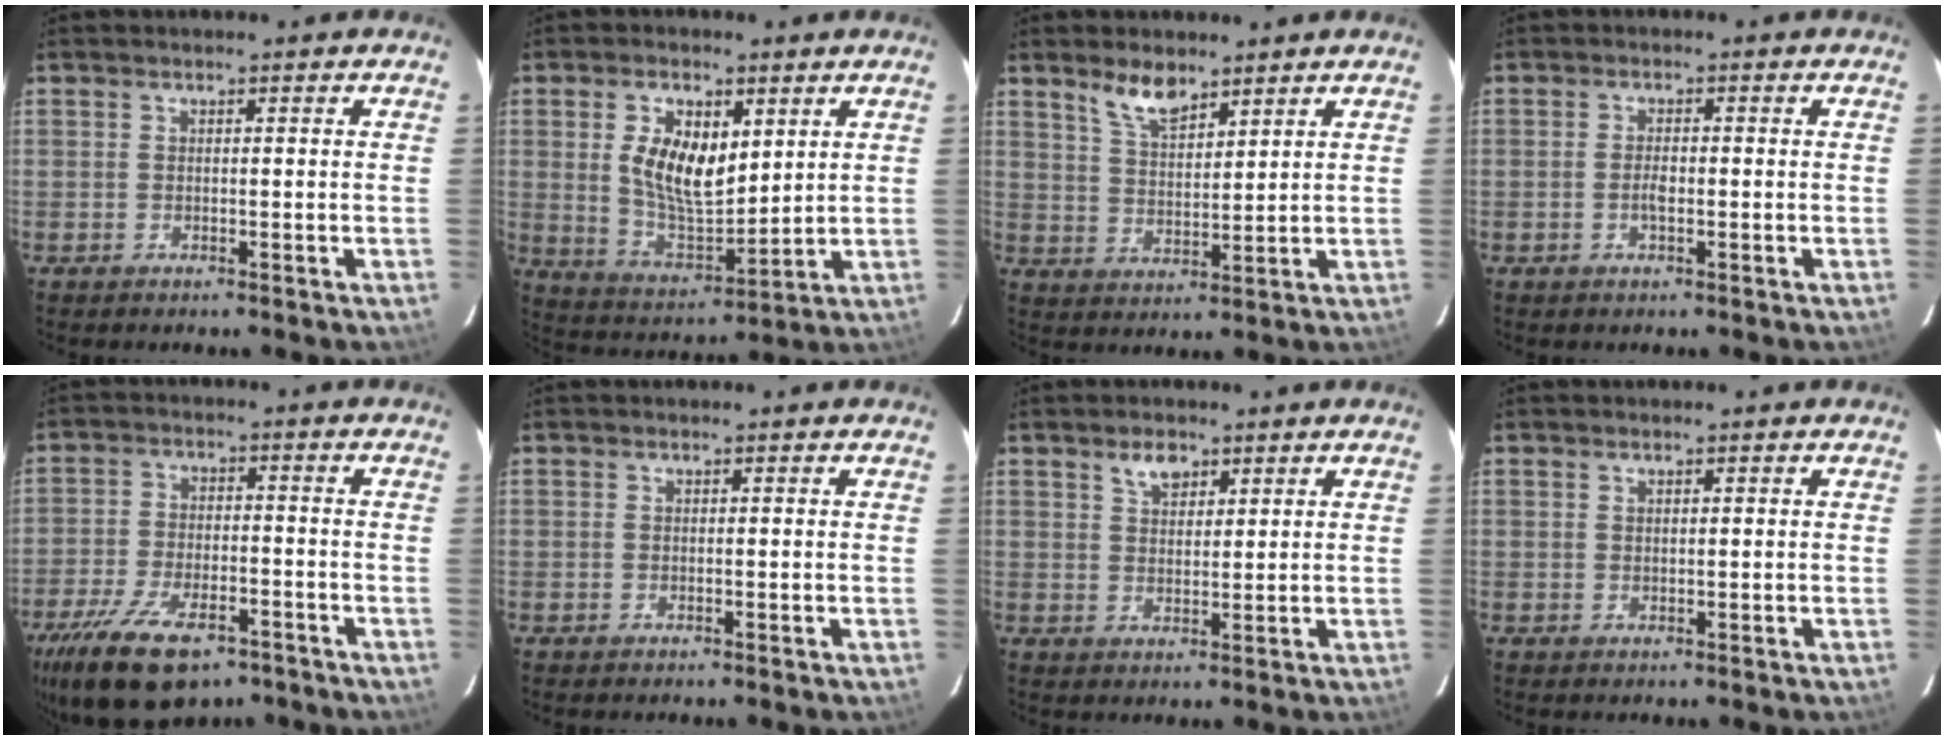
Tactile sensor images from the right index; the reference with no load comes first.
{"total": 11.4, "force": [3.3, 5.8, 9.3], "torque": [-0.176, 0.002, 0.073]}
{"total": 6.2, "force": [4.8, 2.1, 3.3], "torque": [-0.058, 0.003, 0.094]}
{"total": 2.2, "force": [-0.6, 0.9, 1.9], "torque": [-0.036, 0.001, -0.011]}
{"total": 16.9, "force": [-11.1, 7.5, 10.2], "torque": [-0.226, -0.031, -0.186]}
{"total": 0.0}
{"total": 3.8, "force": [2.4, 2.1, 2.0], "torque": [-0.029, 0.007, 0.045]}
{"total": 0.6, "force": [0.4, 0.3, 0.4], "torque": [-0.007, 0.002, 0.007]}